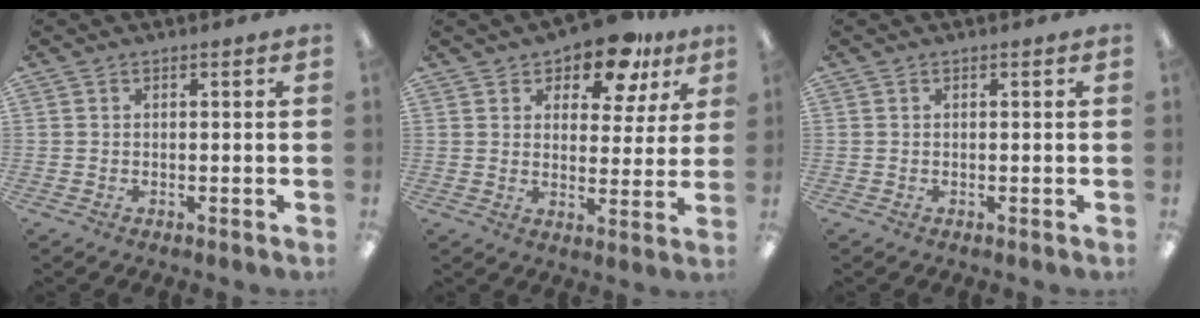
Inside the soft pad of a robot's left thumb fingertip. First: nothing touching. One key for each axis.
{"total": 11.1, "fx": 8.5, "fy": 4.9, "fz": 5.2, "tx": -0.077, "ty": -0.046, "tz": 0.150}
{"total": 0.0}